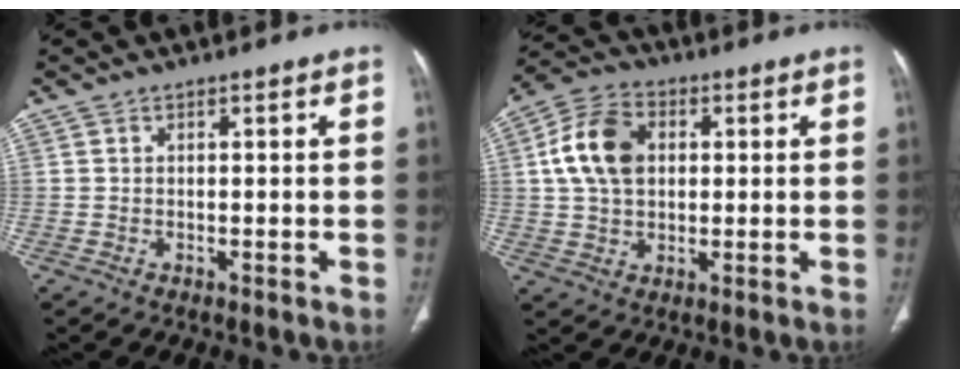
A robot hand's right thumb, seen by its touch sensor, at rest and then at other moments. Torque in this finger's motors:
{"motor_torque": [-0.46, 0.75, 1.07, -0.02, 0.11]}